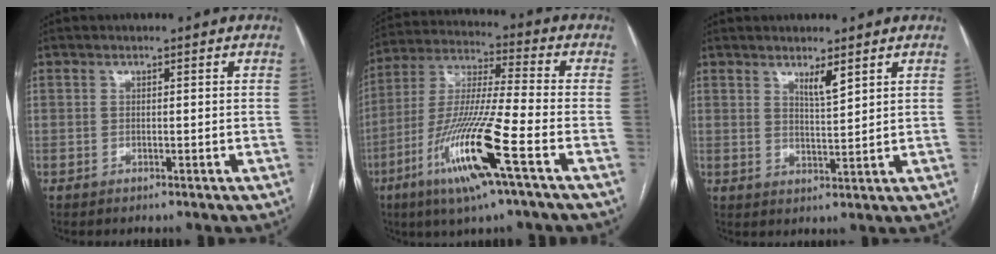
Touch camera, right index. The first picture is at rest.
{"total": 16.2, "force": [-7.1, 0.0, 14.5], "torque": [-0.298, -0.020, -0.135]}
{"total": 3.1, "force": [2.2, 0.3, 2.2], "torque": [-0.043, -0.010, 0.042]}